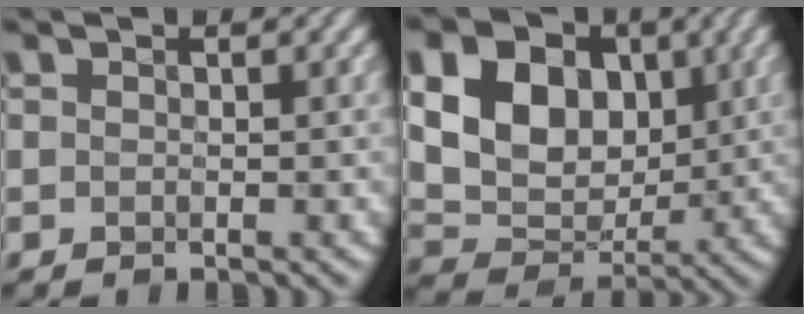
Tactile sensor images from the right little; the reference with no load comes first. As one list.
[{"total": 10.3, "force": [2.4, 7.5, 6.7], "torque": [-0.133, 0.009, 0.032]}]